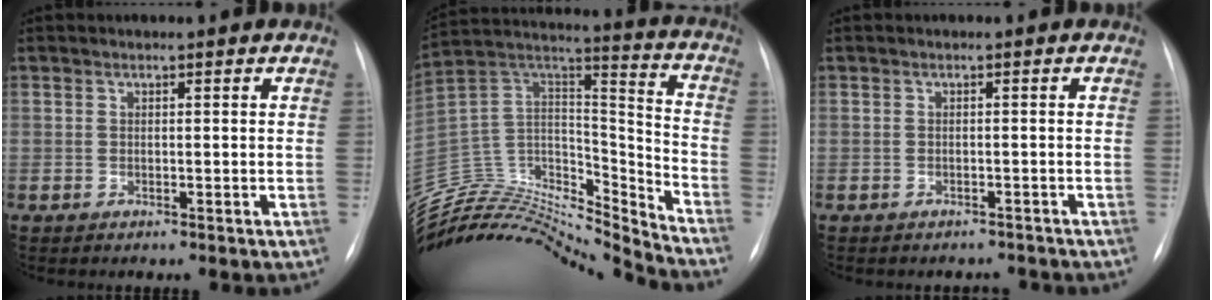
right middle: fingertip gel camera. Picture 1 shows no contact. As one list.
[{"total": 27.2, "force": [-26.5, 2.9, 5.5], "torque": [-0.130, 0.038, -0.434]}, {"total": 3.3, "force": [-3.1, 1.3, 0.2], "torque": [0.000, 0.004, -0.035]}]